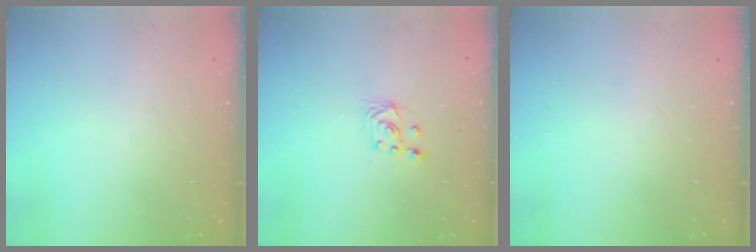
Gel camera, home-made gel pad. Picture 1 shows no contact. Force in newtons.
{"total": 2.9, "press": 2.7, "slide": 1.0}
{"total": 0.0}